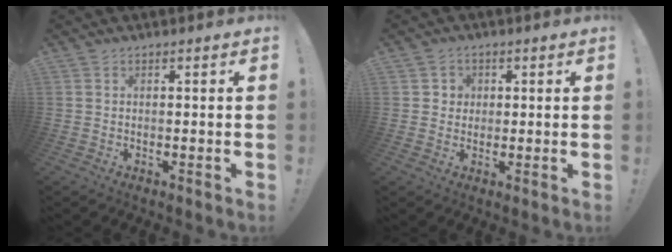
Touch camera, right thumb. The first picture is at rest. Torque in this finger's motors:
{"motor_torque": [0.33, 0.23, 0.20, -0.13, -0.02]}